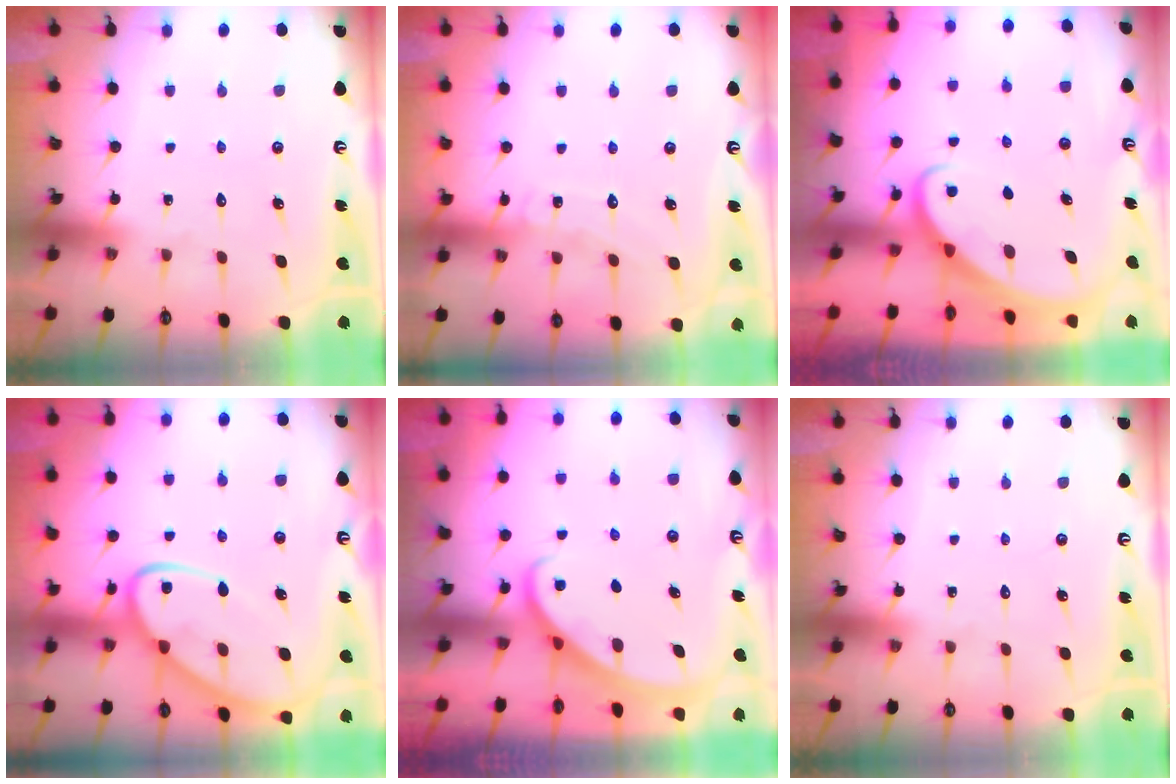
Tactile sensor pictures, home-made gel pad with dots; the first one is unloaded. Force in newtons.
{"total": 6.5, "press": 6.4, "slide": 0.6}
{"total": 2.3, "press": 2.3, "slide": 0.2}
{"total": 10.3, "press": 10.3, "slide": 1.0}
{"total": 2.1, "press": 2.1, "slide": 0.1}
{"total": 0.0}